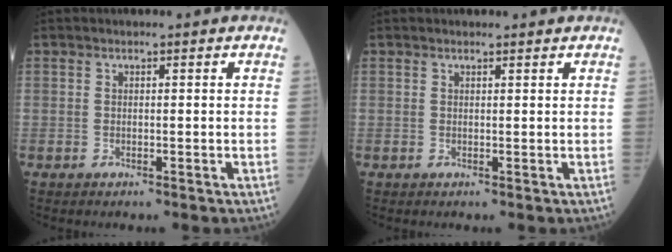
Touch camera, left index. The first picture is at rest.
{"total": 1.2, "force": [1.2, 0.2, 0.2], "torque": [-0.011, 0.005, 0.017]}